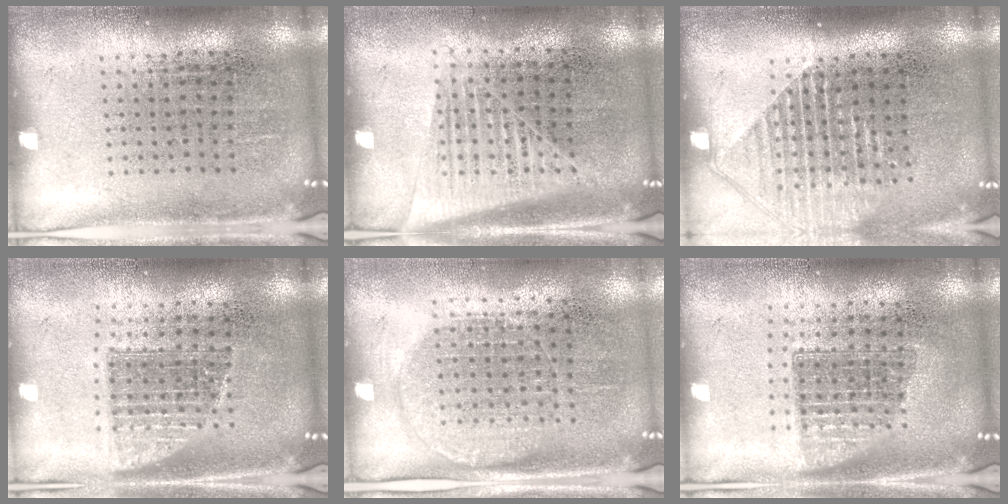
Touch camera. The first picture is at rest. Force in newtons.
{"total": 1.4, "press": 1.3, "slide": 0.7}
{"total": 1.7, "press": 1.5, "slide": 0.7}
{"total": 1.2, "press": 1.0, "slide": 0.7}
{"total": 1.3, "press": 1.2, "slide": 0.5}
{"total": 1.3, "press": 1.1, "slide": 0.8}